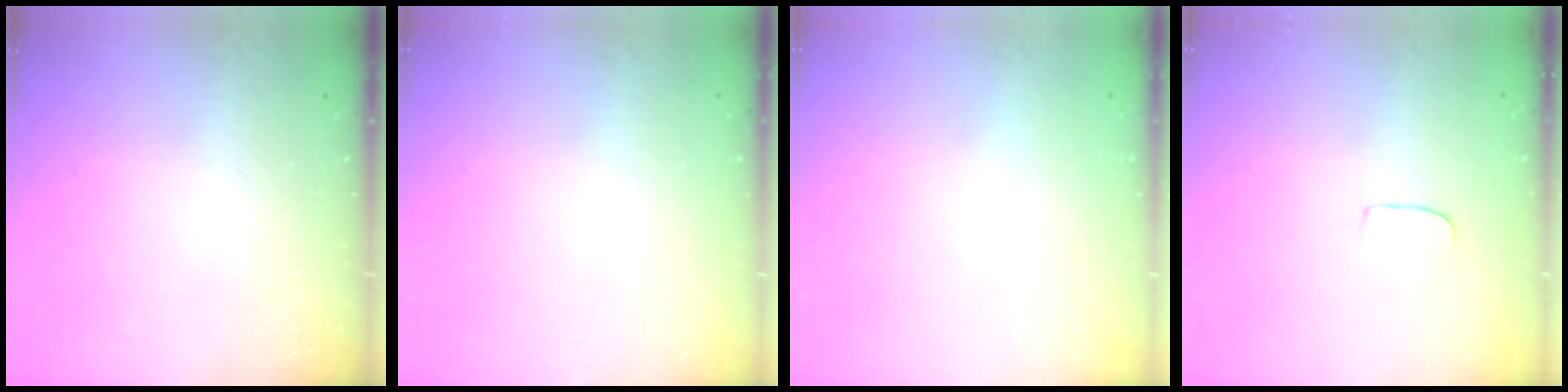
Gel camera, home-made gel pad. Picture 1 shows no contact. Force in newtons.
{"total": 0.0}
{"total": 0.0}
{"total": 5.0, "press": 4.9, "slide": 0.5}